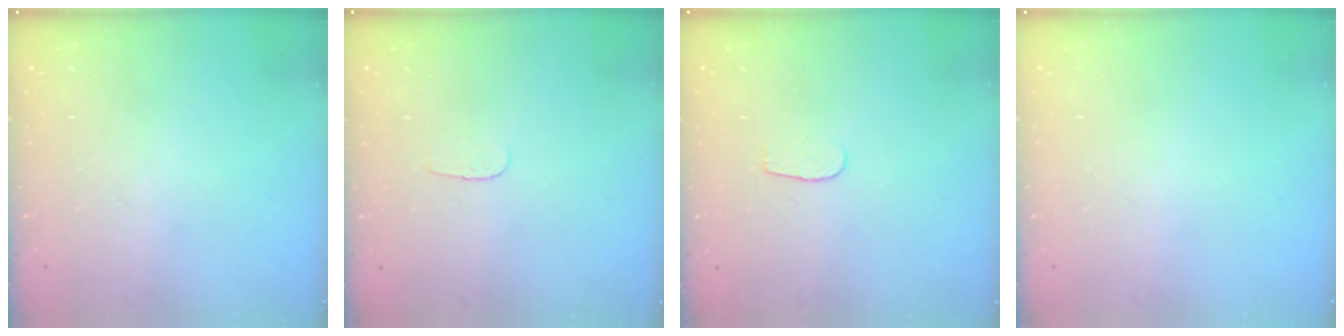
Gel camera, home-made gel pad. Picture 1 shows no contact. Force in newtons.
{"total": 2.9, "press": 2.8, "slide": 0.3}
{"total": 3.6, "press": 3.6, "slide": 0.4}
{"total": 0.0}